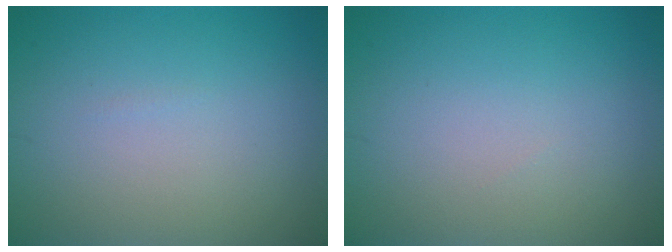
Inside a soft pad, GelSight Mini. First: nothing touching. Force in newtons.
{"total": 0.0}